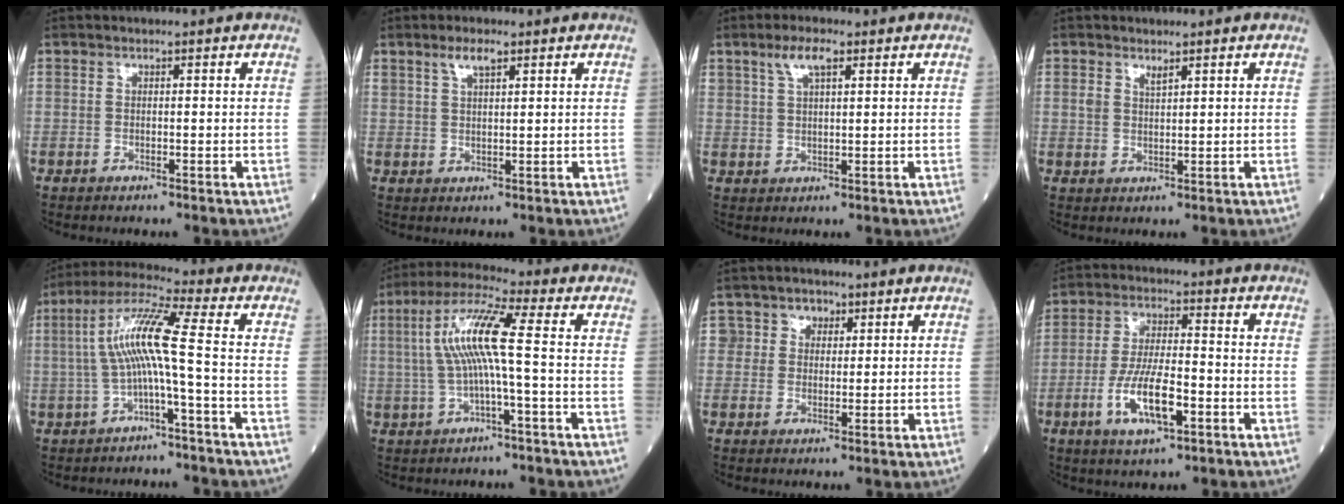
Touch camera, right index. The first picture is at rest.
{"total": 3.2, "force": [2.1, 0.8, 2.3], "torque": [-0.047, 0.006, 0.041]}
{"total": 4.3, "force": [2.5, 1.2, 3.3], "torque": [-0.070, 0.009, 0.051]}
{"total": 1.9, "force": [1.3, 0.8, 1.1], "torque": [-0.024, 0.001, 0.029]}
{"total": 9.1, "force": [-0.8, -0.7, 9.1], "torque": [-0.181, 0.029, -0.016]}
{"total": 9.5, "force": [0.3, 0.3, 9.5], "torque": [-0.193, 0.025, 0.003]}
{"total": 3.9, "force": [1.7, 3.5, 0.5], "torque": [0.005, 0.004, 0.025]}
{"total": 9.5, "force": [-3.4, 2.5, 8.5], "torque": [-0.173, -0.004, -0.060]}